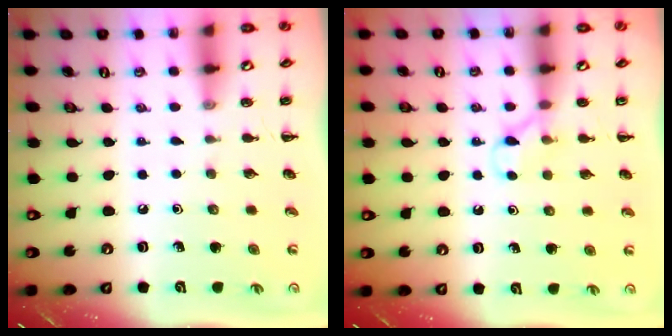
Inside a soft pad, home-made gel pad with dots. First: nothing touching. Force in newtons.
{"total": 4.2, "press": 3.9, "slide": 1.5}